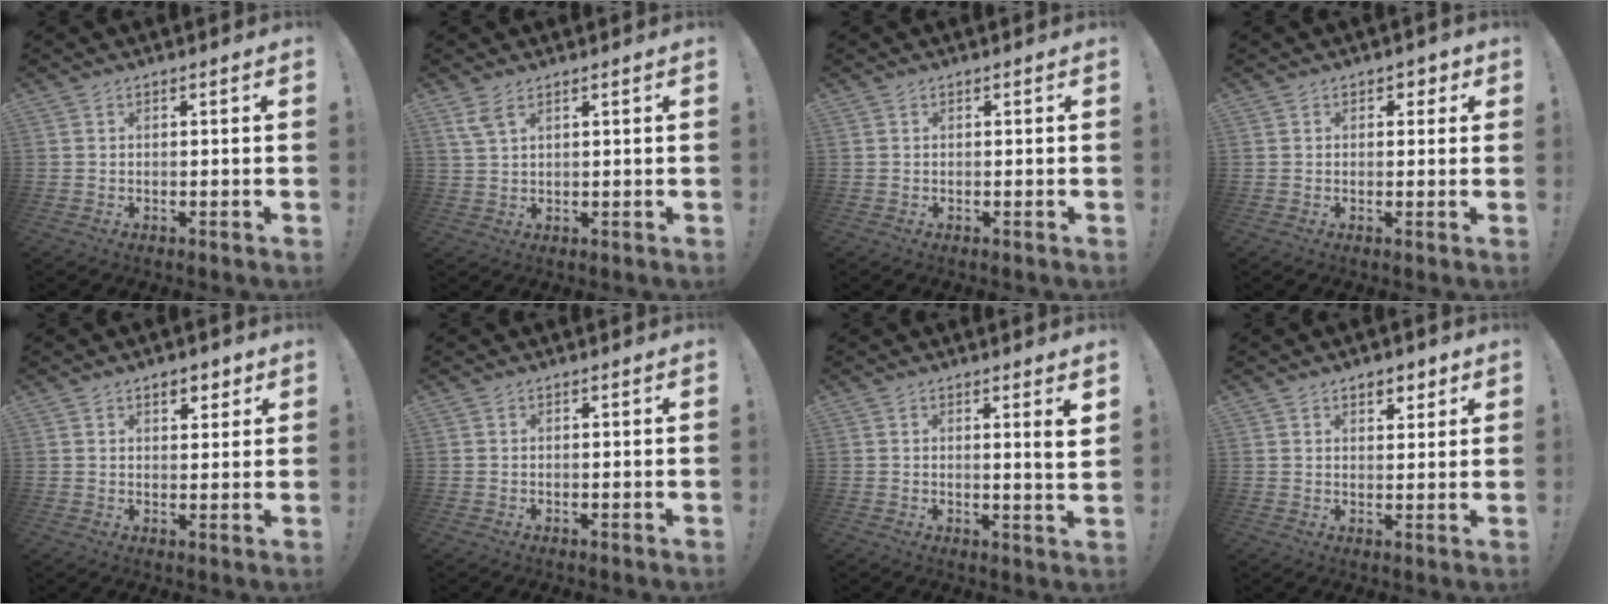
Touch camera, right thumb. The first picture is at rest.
{"total": 4.4, "force": [2.7, 1.6, 3.0], "torque": [-0.070, -0.002, 0.054]}
{"total": 0.0}
{"total": 2.2, "force": [0.7, 1.9, 0.9], "torque": [0.009, -0.005, 0.006]}
{"total": 4.3, "force": [2.7, 2.7, 2.0], "torque": [-0.020, -0.009, 0.046]}
{"total": 0.0}
{"total": 5.0, "force": [1.9, -0.5, 4.6], "torque": [-0.055, -0.021, 0.024]}
{"total": 4.1, "force": [2.7, 2.7, 1.4], "torque": [-0.001, -0.016, 0.045]}